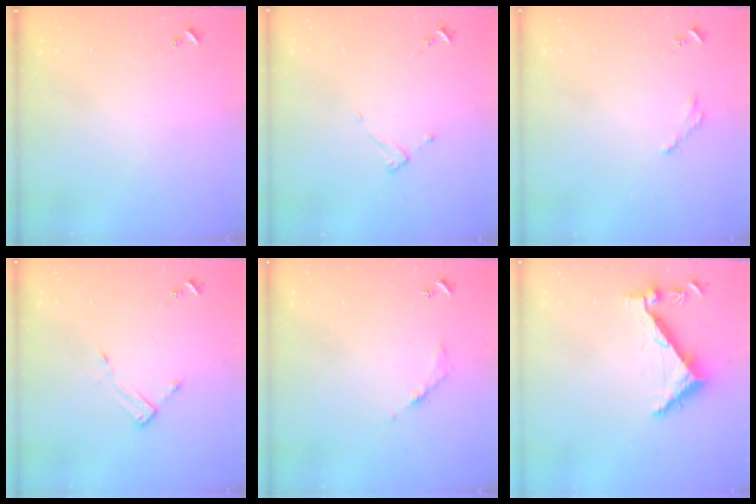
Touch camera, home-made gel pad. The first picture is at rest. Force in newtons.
{"total": 3.6, "press": 3.6, "slide": 0.3}
{"total": 2.5, "press": 2.5, "slide": 0.2}
{"total": 3.2, "press": 3.2, "slide": 0.3}
{"total": 5.8, "press": 5.8, "slide": 0.2}
{"total": 6.3, "press": 6.2, "slide": 0.7}